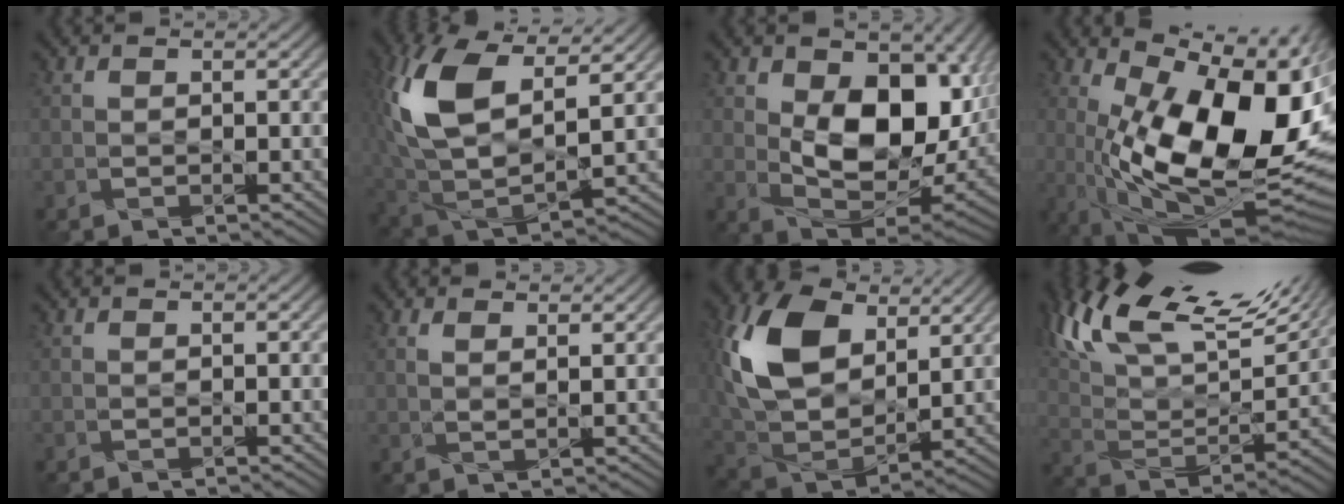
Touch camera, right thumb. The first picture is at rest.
{"total": 15.5, "force": [4.6, 8.3, 12.2], "torque": [-0.305, 0.003, 0.093]}
{"total": 14.4, "force": [2.4, 8.7, 11.2], "torque": [-0.186, -0.012, 0.044]}
{"total": 19.3, "force": [0.3, 8.3, 17.4], "torque": [-0.271, -0.015, 0.005]}
{"total": 0.0}
{"total": 2.2, "force": [1.7, 0.4, 1.3], "torque": [-0.017, -0.004, 0.027]}
{"total": 15.7, "force": [5.5, 9.8, 10.9], "torque": [-0.276, 0.016, 0.106]}
{"total": 19.9, "force": [14.1, 7.0, 12.2], "torque": [-0.274, 0.054, 0.207]}